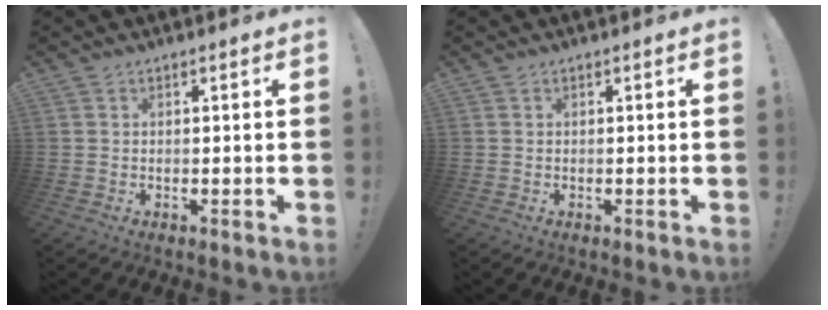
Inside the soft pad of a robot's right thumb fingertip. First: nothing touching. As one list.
[{"total": 0.0}]